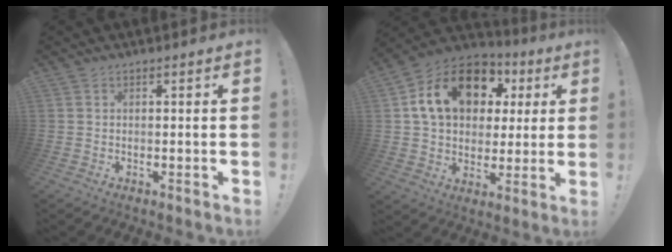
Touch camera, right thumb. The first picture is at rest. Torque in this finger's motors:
{"motor_torque": [1.36, 1.87, 1.12, 0.25, 0.53]}